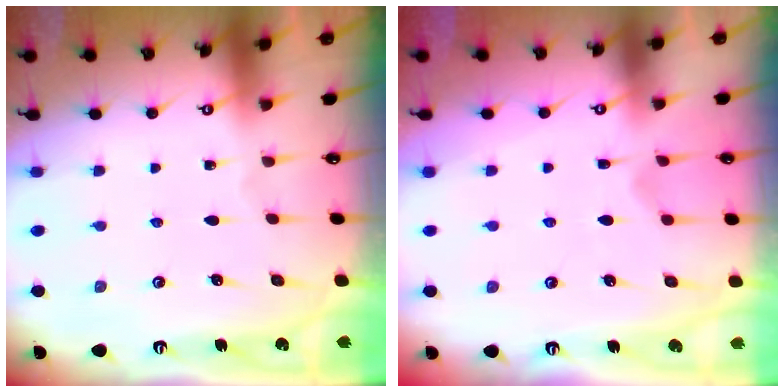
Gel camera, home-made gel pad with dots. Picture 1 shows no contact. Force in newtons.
{"total": 2.9, "press": 2.6, "slide": 1.3}